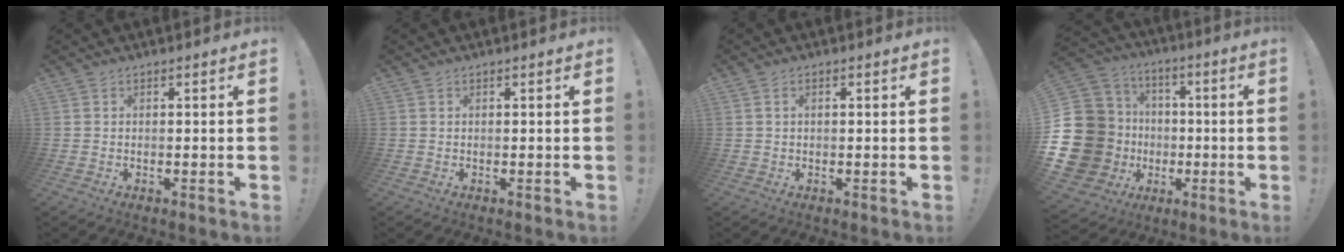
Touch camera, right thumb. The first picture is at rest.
{"total": 0.0}
{"total": 1.0, "force": [0.2, 0.6, 0.8], "torque": [-0.024, 0.008, 0.005]}
{"total": 24.7, "force": [-4.0, 20.8, 12.7], "torque": [-0.276, 0.017, -0.007]}